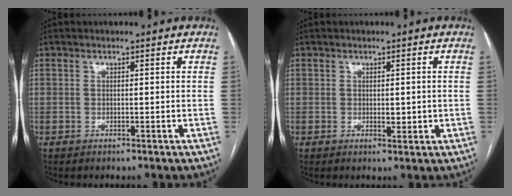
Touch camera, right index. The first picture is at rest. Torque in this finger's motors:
{"motor_torque": [0.03, 0.06, 0.03, 0.02]}